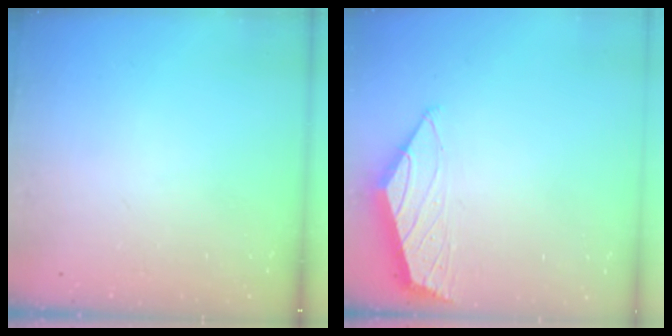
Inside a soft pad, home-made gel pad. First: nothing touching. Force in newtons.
{"total": 1.5, "press": 1.5, "slide": 0.4}